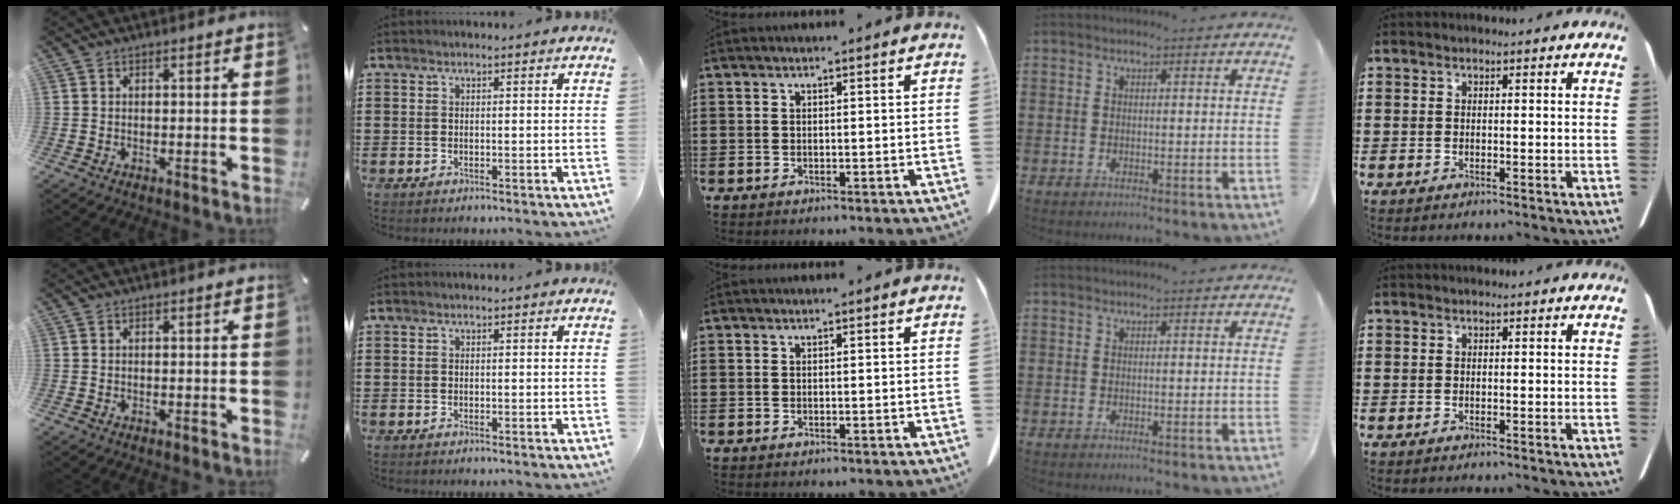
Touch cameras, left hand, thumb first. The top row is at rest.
{}